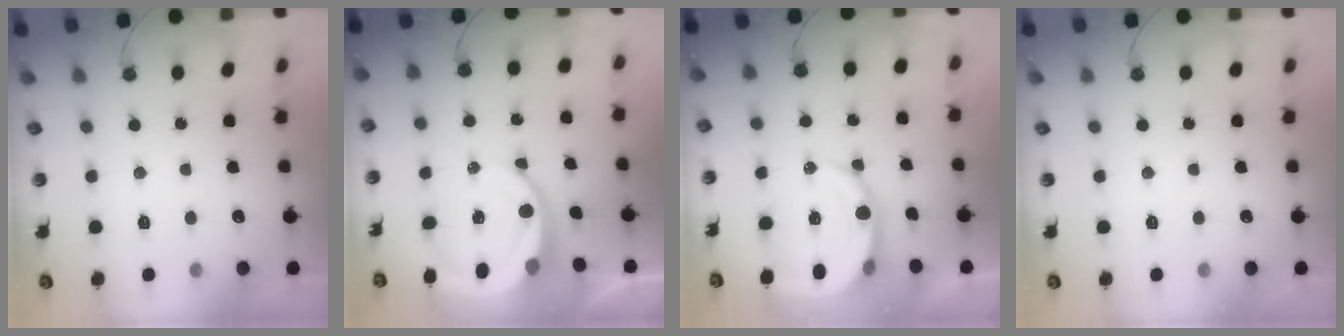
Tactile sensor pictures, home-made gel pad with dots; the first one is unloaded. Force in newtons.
{"total": 10.0, "press": 9.9, "slide": 1.4}
{"total": 11.7, "press": 11.5, "slide": 2.2}
{"total": 0.0}